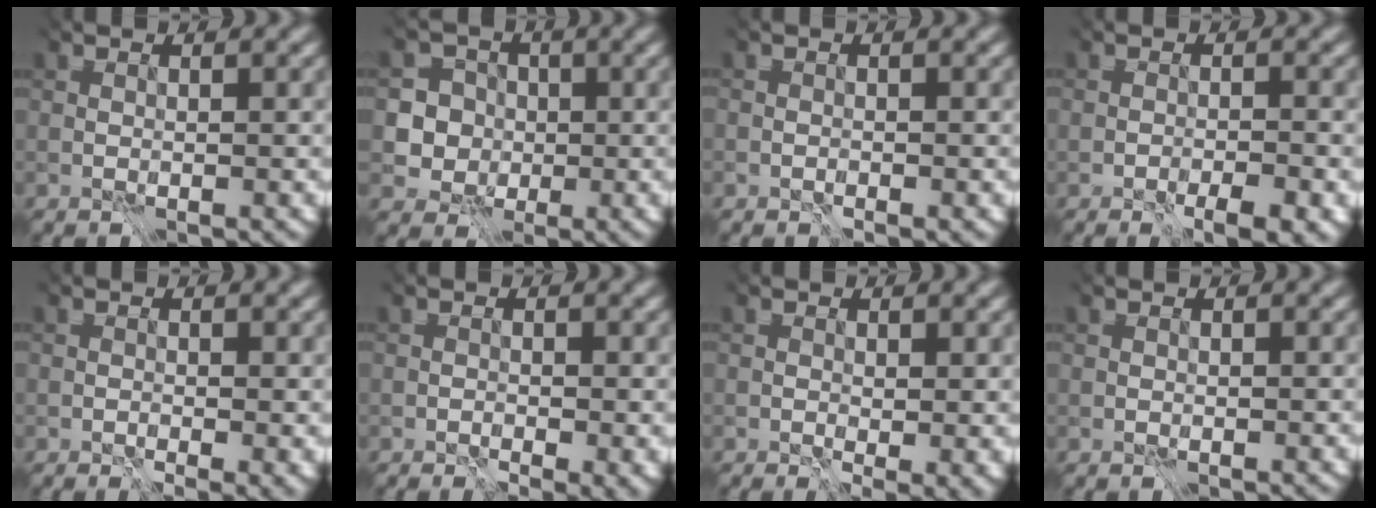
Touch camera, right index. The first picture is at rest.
{"total": 5.3, "force": [-0.6, 4.9, 1.9], "torque": [-0.053, 0.016, -0.004]}
{"total": 1.2, "force": [-1.1, -0.1, -0.4], "torque": [0.012, 0.002, -0.030]}
{"total": 3.3, "force": [-3.2, -0.2, 0.8], "torque": [0.008, -0.003, -0.055]}
{"total": 0.8, "force": [-0.4, 0.1, 0.8], "torque": [-0.001, -0.001, -0.015]}
{"total": 1.5, "force": [-1.1, 0.4, 1.0], "torque": [0.001, -0.005, -0.020]}
{"total": 1.5, "force": [0.5, 0.5, 1.3], "torque": [-0.013, -0.004, 0.000]}
{"total": 0.0}